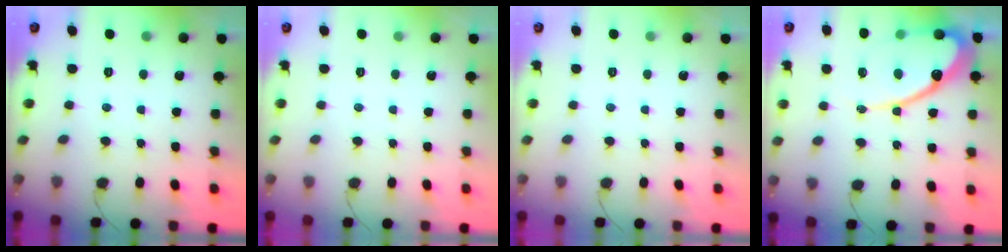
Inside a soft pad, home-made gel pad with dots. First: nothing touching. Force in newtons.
{"total": 0.0}
{"total": 0.0}
{"total": 16.8, "press": 16.8, "slide": 1.1}